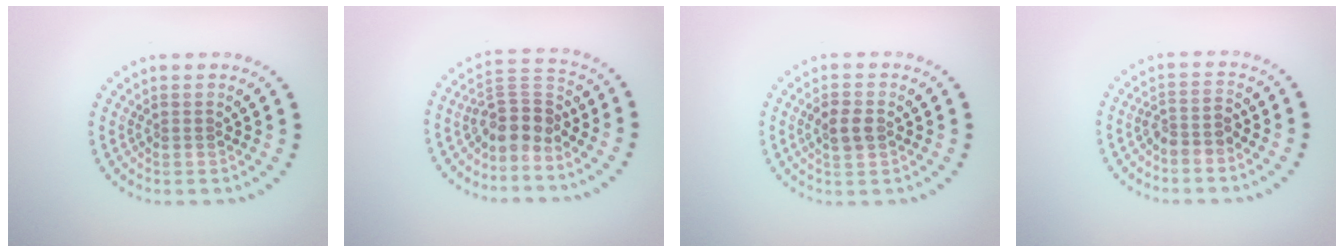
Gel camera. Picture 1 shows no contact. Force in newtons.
{"total": 3.8, "press": 3.2, "slide": 2.0}
{"total": 2.3, "press": 2.3, "slide": 0.1}
{"total": 1.9, "press": 1.6, "slide": 1.1}